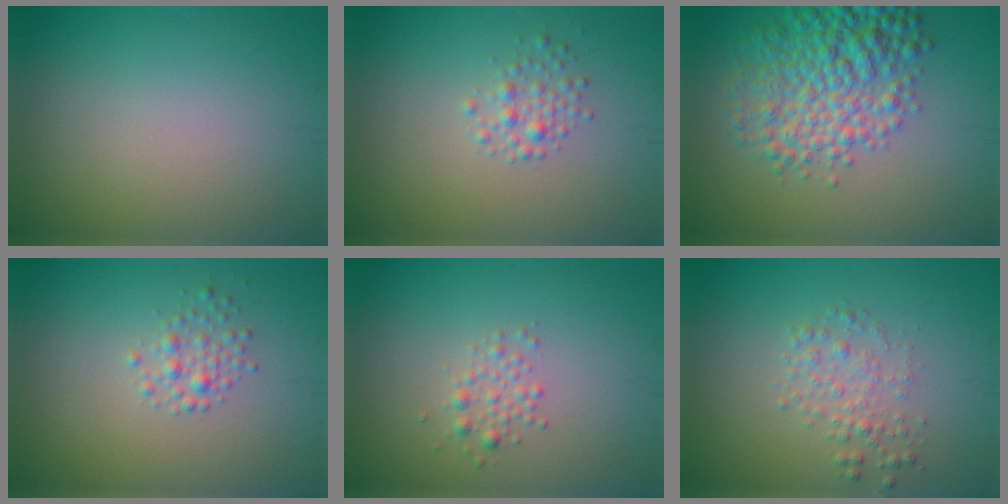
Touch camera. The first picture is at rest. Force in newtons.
{"total": 1.6, "press": 1.6, "slide": 0.1}
{"total": 6.9, "press": 6.9, "slide": 0.1}
{"total": 1.6, "press": 1.6, "slide": 0.1}
{"total": 1.4, "press": 1.4, "slide": 0.1}
{"total": 1.9, "press": 1.9, "slide": 0.0}